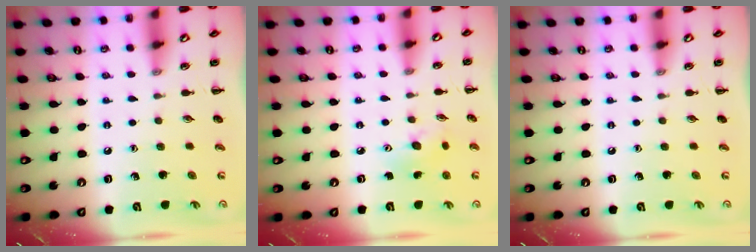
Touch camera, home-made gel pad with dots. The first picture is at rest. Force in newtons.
{"total": 3.3, "press": 3.2, "slide": 0.9}
{"total": 0.0}